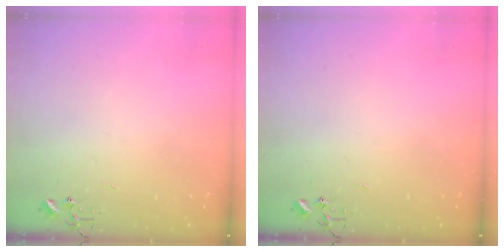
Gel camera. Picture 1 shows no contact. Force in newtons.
{"total": 0.0}